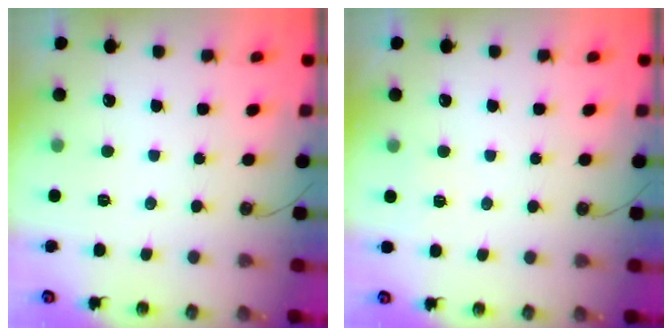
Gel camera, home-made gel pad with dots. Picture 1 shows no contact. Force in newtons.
{"total": 2.8, "press": 1.8, "slide": 2.2}